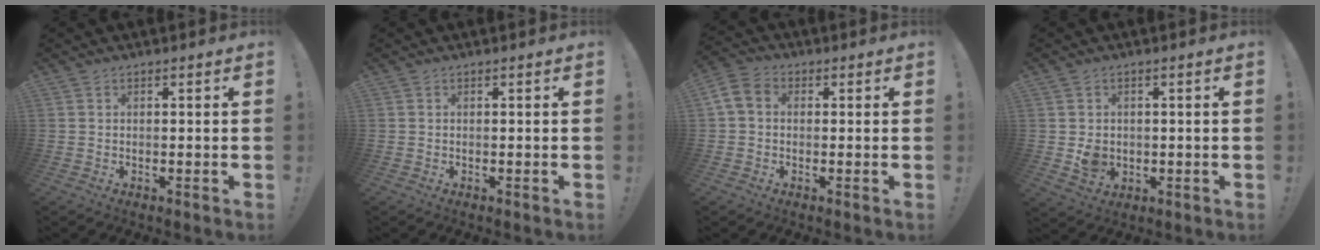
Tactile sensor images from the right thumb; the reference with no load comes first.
{"total": 0.0}
{"total": 6.7, "force": [0.7, 5.1, 4.3], "torque": [-0.091, 0.012, 0.020]}
{"total": 5.2, "force": [-0.1, 4.6, 2.3], "torque": [-0.018, -0.001, 0.000]}